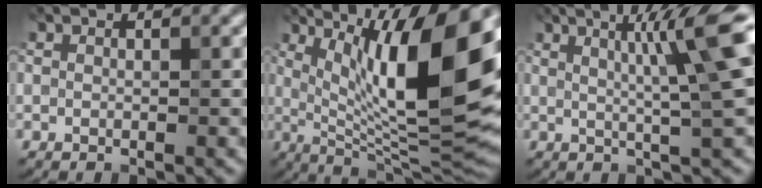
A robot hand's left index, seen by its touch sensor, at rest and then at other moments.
{"total": 13.9, "force": [3.0, 3.7, 13.1], "torque": [-0.186, -0.004, 0.053]}
{"total": 7.9, "force": [2.2, 0.9, 7.5], "torque": [-0.097, 0.012, 0.033]}